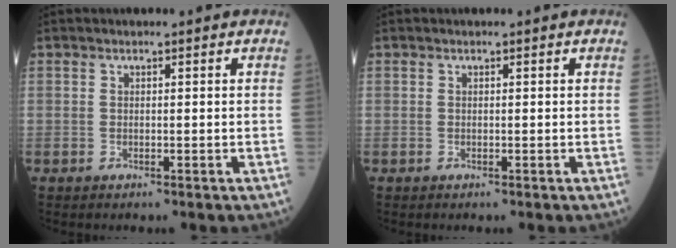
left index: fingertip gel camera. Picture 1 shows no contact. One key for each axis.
{"total": 0.0}